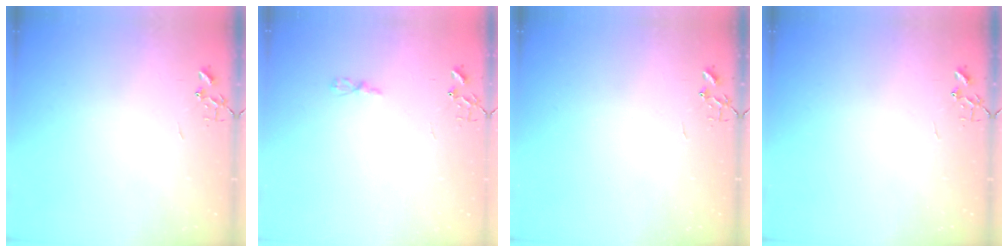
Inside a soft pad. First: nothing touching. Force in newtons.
{"total": 3.2, "press": 3.1, "slide": 0.4}
{"total": 0.0}
{"total": 0.0}